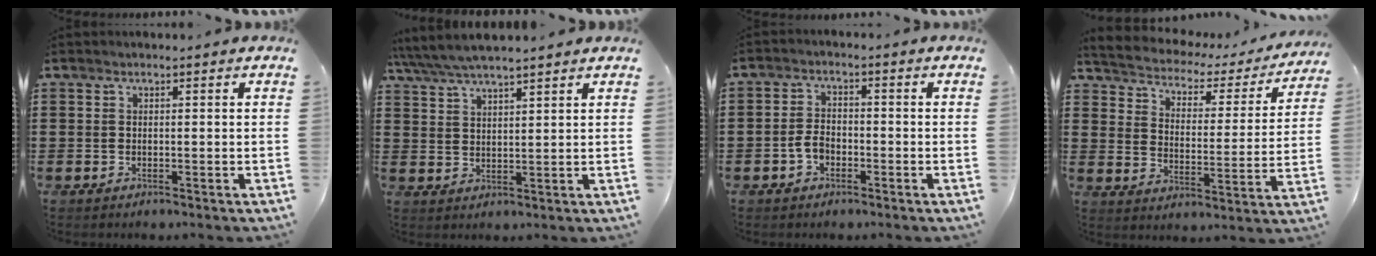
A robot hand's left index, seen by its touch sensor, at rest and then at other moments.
{"total": 4.4, "force": [4.0, 0.5, 1.9], "torque": [-0.049, -0.013, 0.071]}
{"total": 3.1, "force": [-1.3, 1.9, 2.1], "torque": [-0.055, -0.001, -0.029]}
{"total": 2.3, "force": [2.0, 1.0, 0.4], "torque": [-0.027, -0.021, 0.022]}